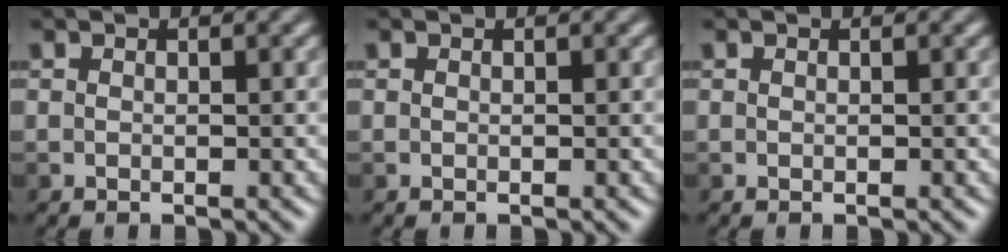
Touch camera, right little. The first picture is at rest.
{"total": 0.0}
{"total": 0.0}